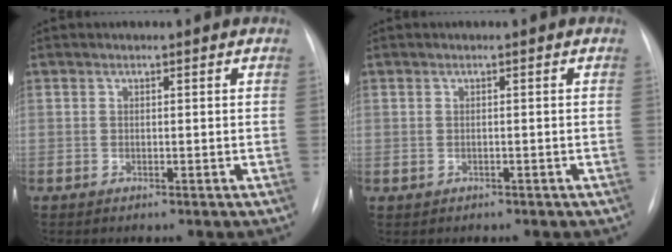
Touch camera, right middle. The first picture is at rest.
{"total": 0.6, "force": [-0.4, 0.5, 0.2], "torque": [-0.010, 0.004, 0.001]}